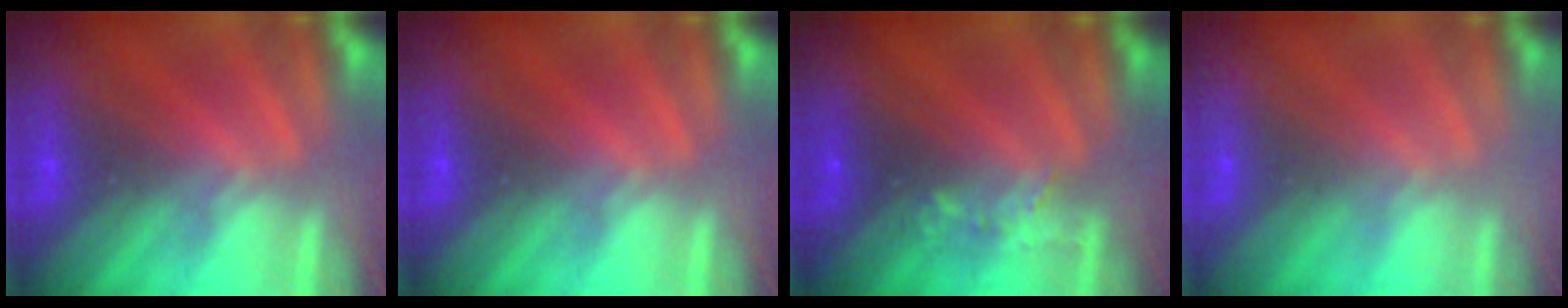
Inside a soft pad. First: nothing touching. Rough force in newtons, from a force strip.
{"total": 0.0}
{"total": 2.6}
{"total": 4.5}